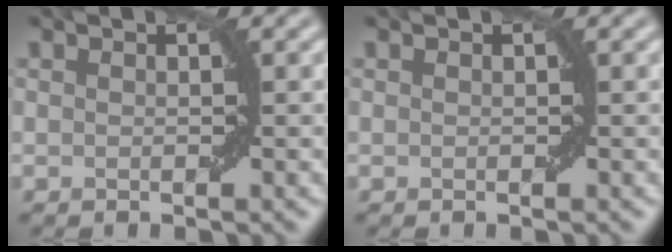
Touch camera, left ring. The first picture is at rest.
{"total": 0.0}